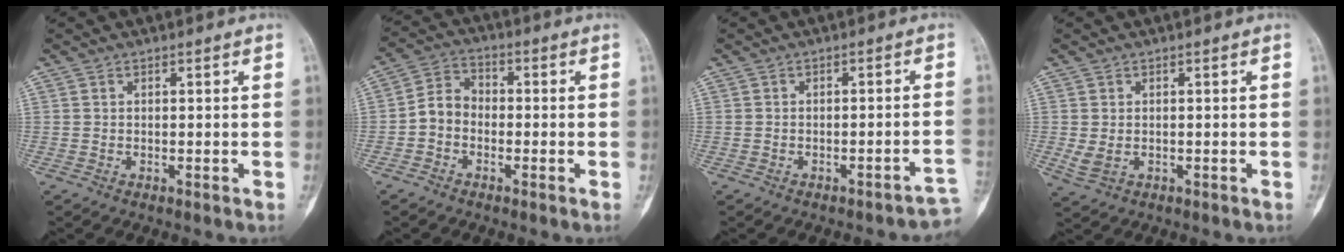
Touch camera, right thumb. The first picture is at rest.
{"total": 5.6, "force": [-1.6, 4.6, 2.9], "torque": [-0.037, 0.024, -0.044]}
{"total": 4.1, "force": [-2.9, 1.2, 2.6], "torque": [-0.014, 0.033, -0.031]}
{"total": 2.6, "force": [-0.1, 1.8, 1.8], "torque": [-0.042, -0.002, 0.006]}